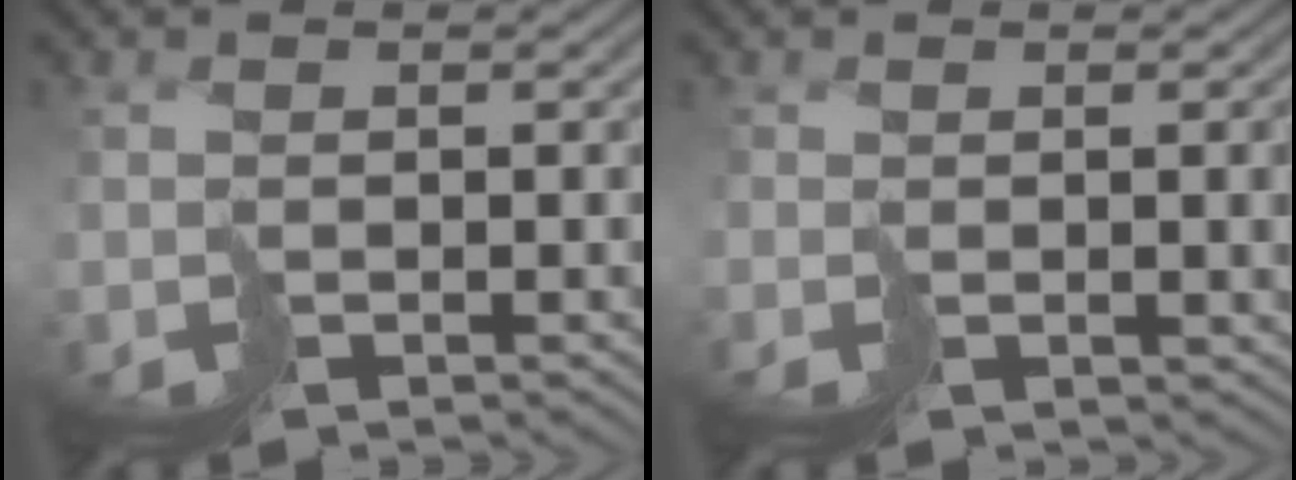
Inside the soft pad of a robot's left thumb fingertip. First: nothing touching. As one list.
[{"total": 2.1, "force": [0.0, 0.6, 2.0], "torque": [-0.025, -0.009, 0.013]}]